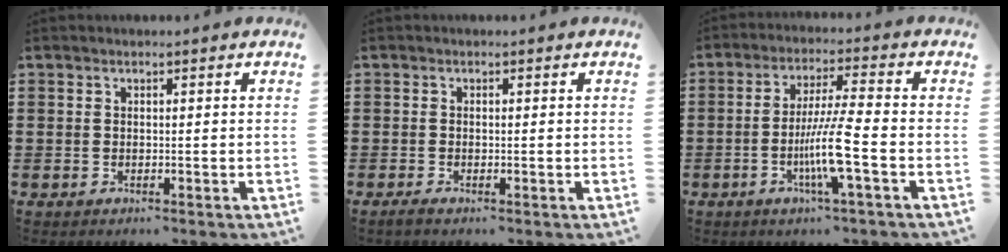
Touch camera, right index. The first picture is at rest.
{"total": 0.7, "force": [-0.4, 0.0, 0.6], "torque": [-0.009, -0.004, -0.006]}
{"total": 8.7, "force": [-2.9, -0.1, 8.2], "torque": [-0.156, -0.014, -0.058]}